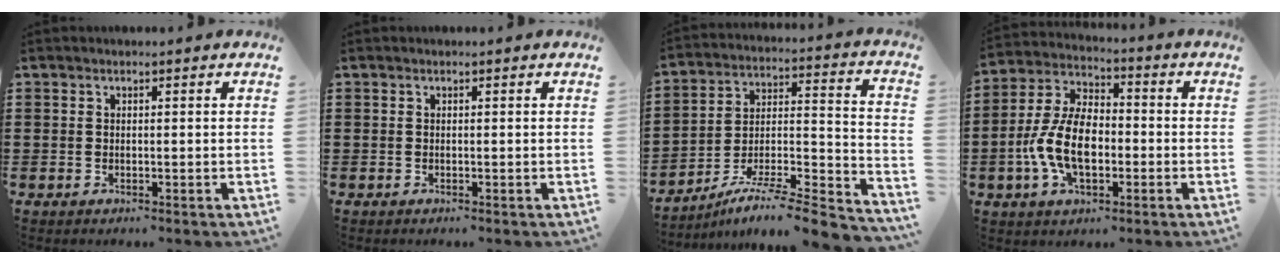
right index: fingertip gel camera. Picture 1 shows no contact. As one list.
[{"total": 0.0}, {"total": 7.7, "force": [-6.5, 0.3, 4.1], "torque": [-0.066, -0.008, -0.132]}, {"total": 10.1, "force": [-2.4, 5.8, 8.0], "torque": [-0.194, 0.000, -0.052]}]